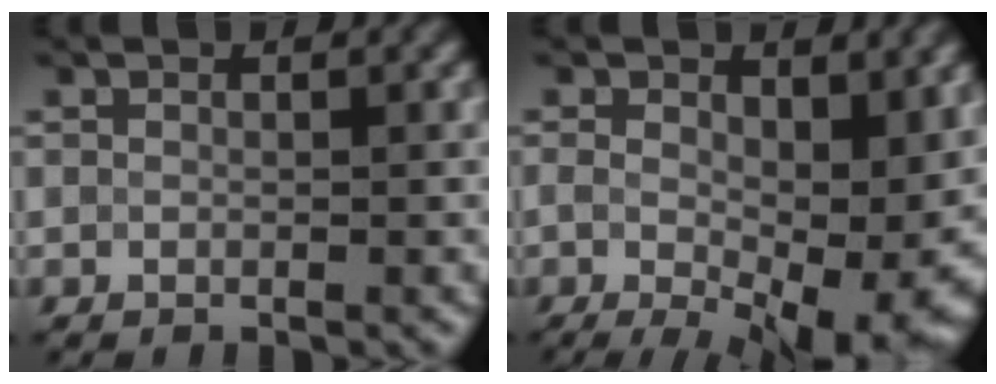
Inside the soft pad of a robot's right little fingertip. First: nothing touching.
{"total": 12.1, "force": [-1.3, 6.1, 10.4], "torque": [-0.159, -0.028, 0.006]}